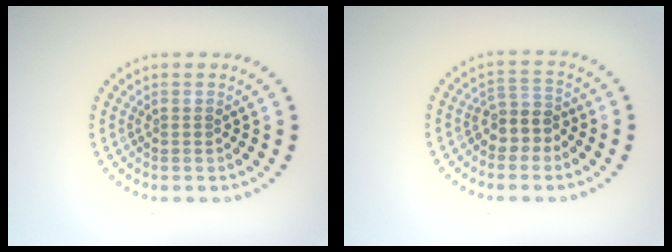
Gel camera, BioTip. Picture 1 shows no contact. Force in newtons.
{"total": 2.6, "press": 2.2, "slide": 1.4}